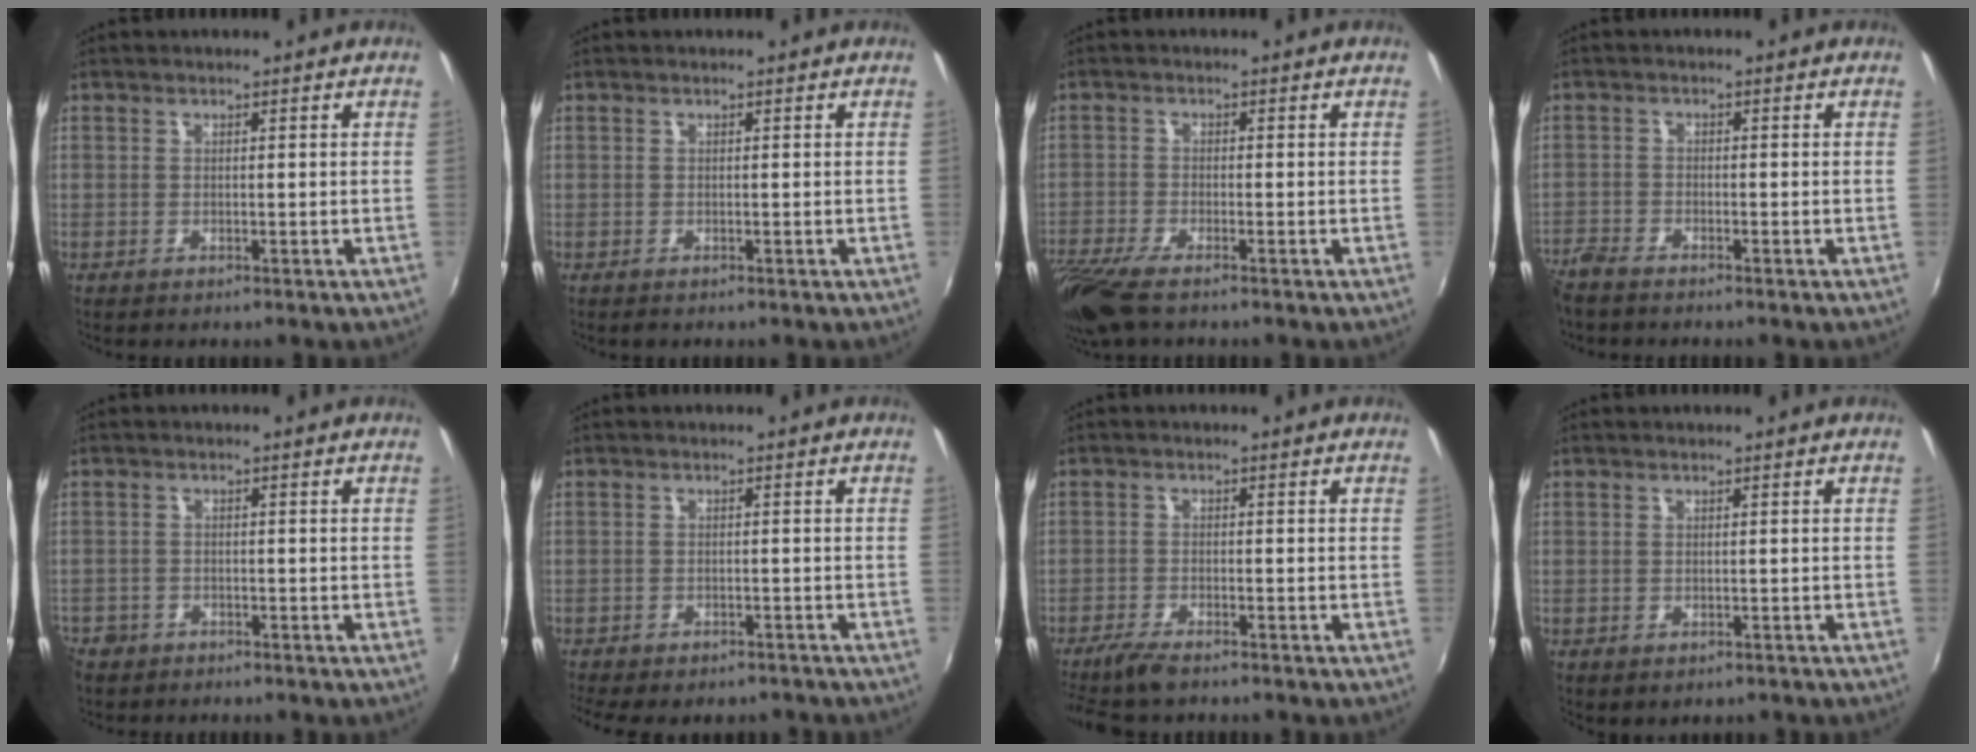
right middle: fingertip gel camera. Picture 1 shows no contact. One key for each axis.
{"total": 0.0}
{"total": 9.9, "fx": -7.3, "fy": 2.4, "fz": 6.2, "tx": -0.153, "ty": -0.046, "tz": -0.140}
{"total": 5.0, "fx": -4.5, "fy": 1.2, "fz": 1.8, "tx": -0.052, "ty": -0.020, "tz": -0.091}
{"total": 4.4, "fx": -2.8, "fy": 3.3, "fz": 1.0, "tx": -0.040, "ty": -0.003, "tz": -0.051}
{"total": 8.4, "fx": -7.0, "fy": 2.6, "fz": 3.9, "tx": -0.091, "ty": -0.029, "tz": -0.102}
{"total": 4.9, "fx": -4.2, "fy": 0.8, "fz": 2.5, "tx": -0.071, "ty": -0.016, "tz": -0.082}
{"total": 0.9, "fx": -0.3, "fy": 0.6, "fz": 0.6, "tx": -0.012, "ty": -0.003, "tz": -0.002}